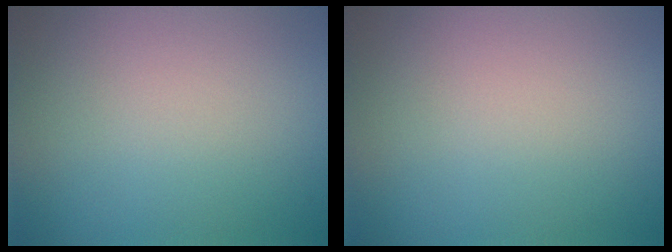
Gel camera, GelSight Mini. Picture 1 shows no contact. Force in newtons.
{"total": 0.0}